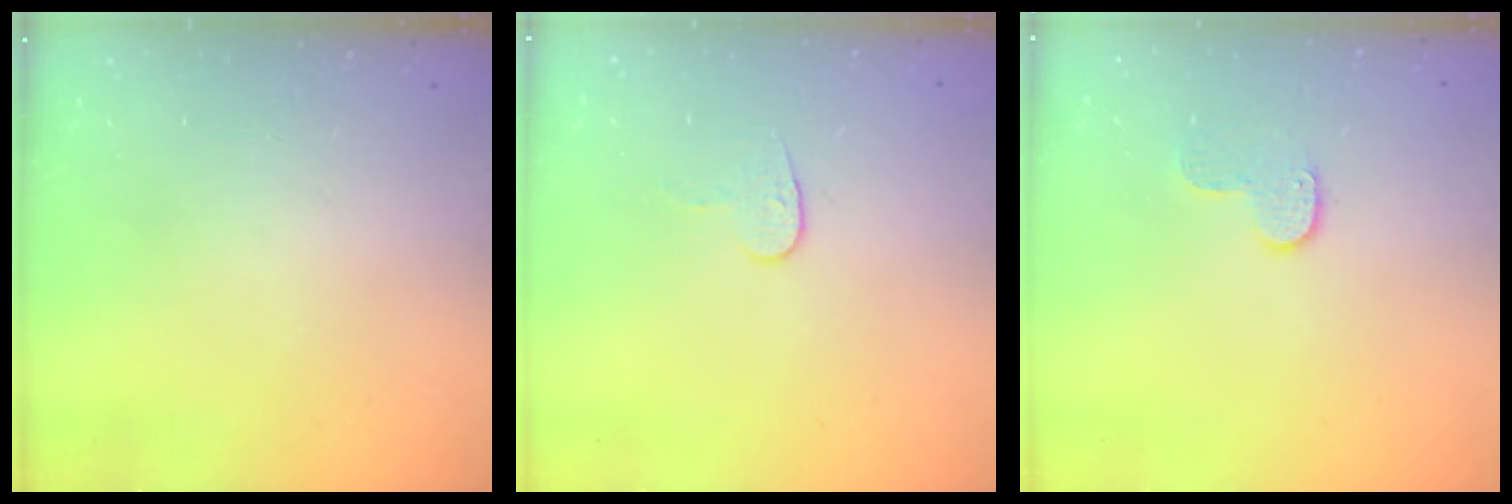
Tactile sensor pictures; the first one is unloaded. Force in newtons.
{"total": 6.0, "press": 6.0, "slide": 0.4}
{"total": 6.1, "press": 6.1, "slide": 0.2}